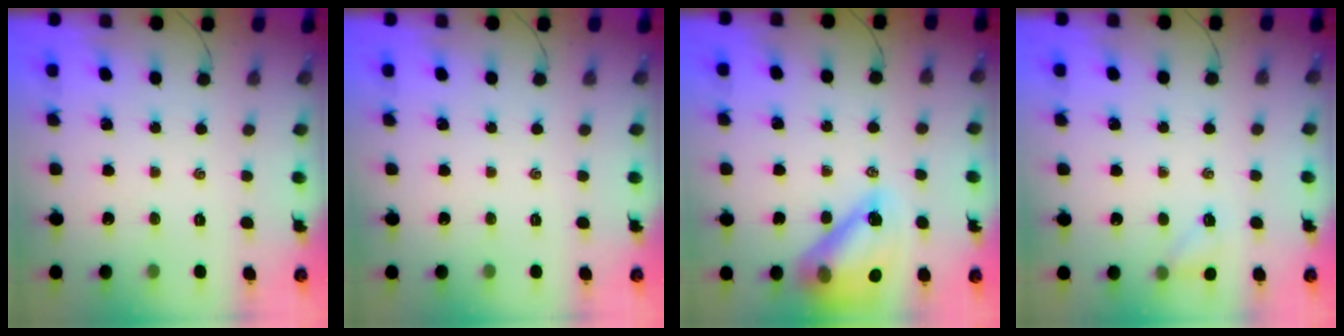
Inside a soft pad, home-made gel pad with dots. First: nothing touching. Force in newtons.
{"total": 0.0}
{"total": 14.5, "press": 13.8, "slide": 4.4}
{"total": 5.7, "press": 5.6, "slide": 0.9}